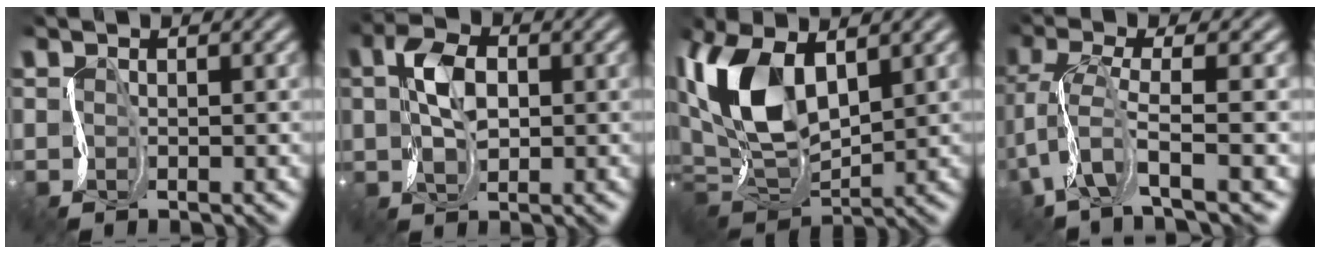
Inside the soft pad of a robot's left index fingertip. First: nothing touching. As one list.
[{"total": 3.8, "force": [0.8, 2.3, 2.9], "torque": [-0.062, 0.011, 0.009]}, {"total": 8.2, "force": [2.3, 4.4, 6.6], "torque": [-0.153, 0.010, 0.034]}, {"total": 5.4, "force": [-0.7, 1.4, 5.2], "torque": [-0.113, 0.001, -0.027]}]